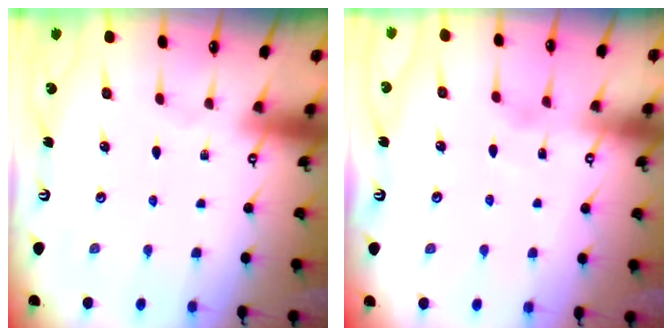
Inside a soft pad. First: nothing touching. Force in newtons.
{"total": 1.7, "press": 1.7, "slide": 0.3}